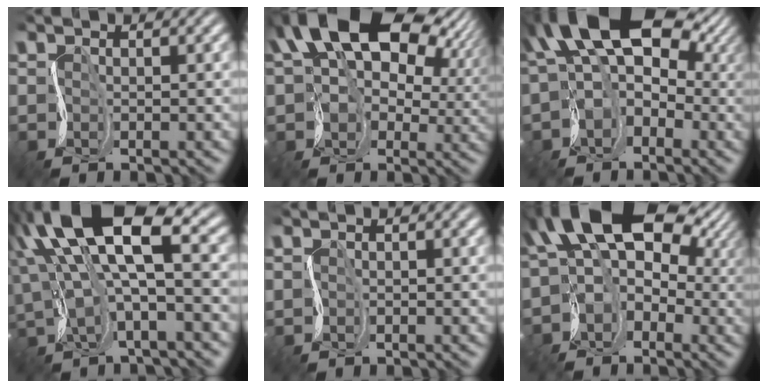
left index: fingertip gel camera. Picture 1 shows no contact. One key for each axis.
{"total": 14.5, "fx": 6.2, "fy": 9.5, "fz": 9.1, "tx": -0.144, "ty": 0.020, "tz": 0.110}
{"total": 12.3, "fx": 2.8, "fy": 8.3, "fz": 8.6, "tx": -0.121, "ty": 0.008, "tz": 0.047}
{"total": 11.7, "fx": 4.8, "fy": 3.9, "fz": 9.9, "tx": -0.199, "ty": 0.022, "tz": 0.094}
{"total": 0.9, "fx": 0.7, "fy": 0.2, "fz": -0.5, "tx": 0.019, "ty": 0.003, "tz": 0.016}
{"total": 11.1, "fx": 2.4, "fy": 7.9, "fz": 7.4, "tx": -0.100, "ty": 0.006, "tz": 0.037}